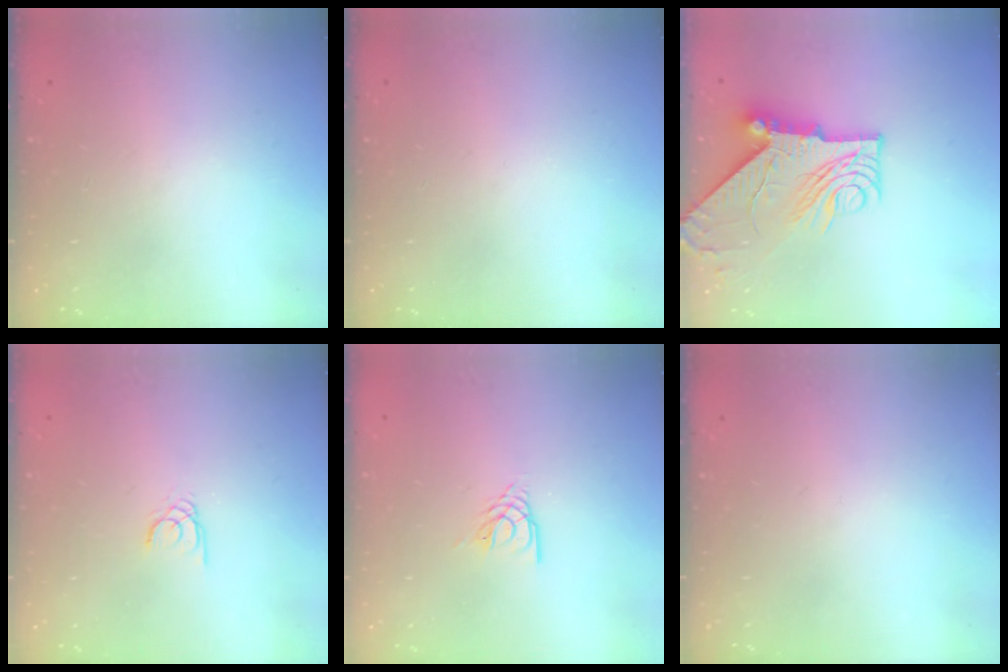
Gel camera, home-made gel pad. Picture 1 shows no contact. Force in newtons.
{"total": 0.0}
{"total": 13.5, "press": 13.4, "slide": 1.7}
{"total": 1.5, "press": 1.5, "slide": 0.1}
{"total": 2.5, "press": 2.4, "slide": 0.4}
{"total": 0.0}